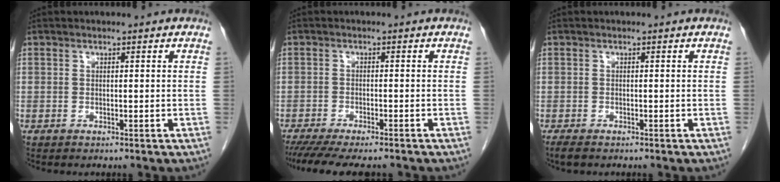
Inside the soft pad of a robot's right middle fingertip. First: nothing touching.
{"total": 11.1, "force": [-9.4, 2.1, 5.4], "torque": [-0.082, -0.016, -0.136]}
{"total": 2.0, "force": [-1.5, 0.6, 1.1], "torque": [-0.023, -0.006, -0.021]}